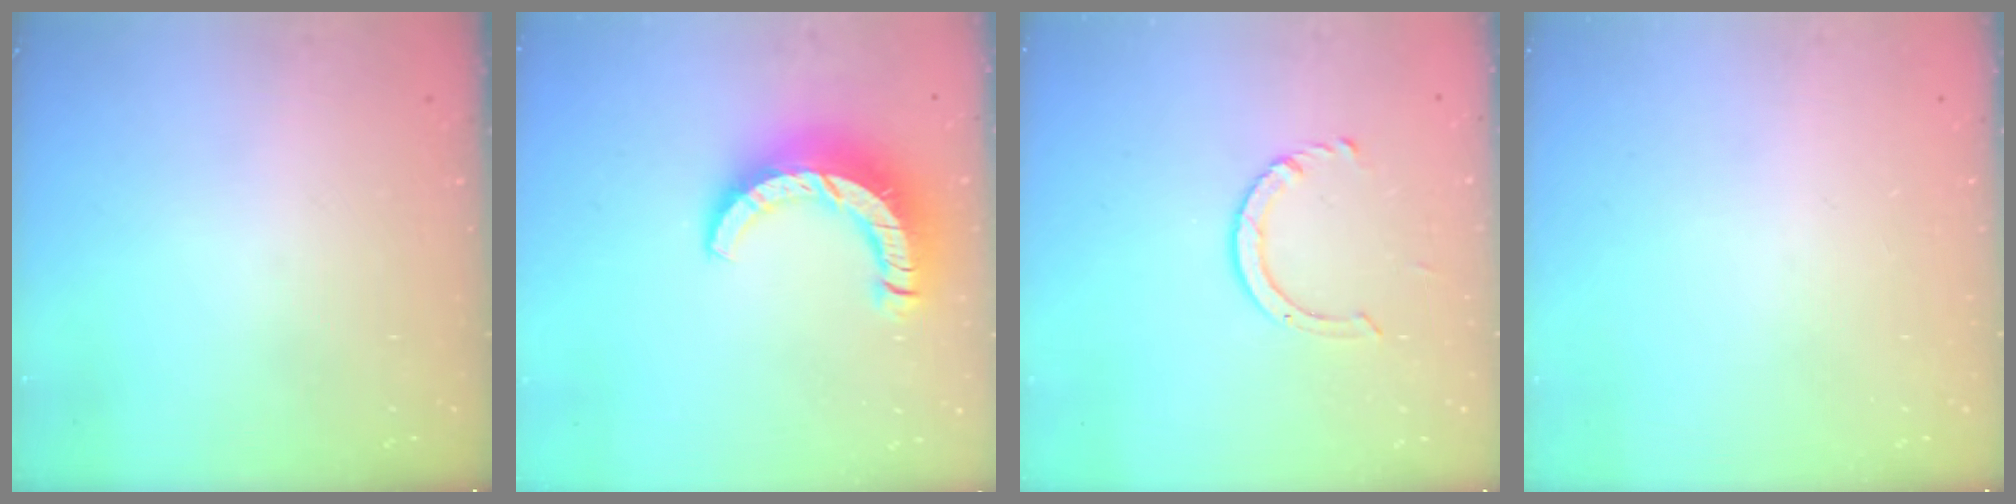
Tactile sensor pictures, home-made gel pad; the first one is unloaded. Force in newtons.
{"total": 12.2, "press": 12.1, "slide": 1.3}
{"total": 4.0, "press": 3.9, "slide": 0.5}
{"total": 0.0}